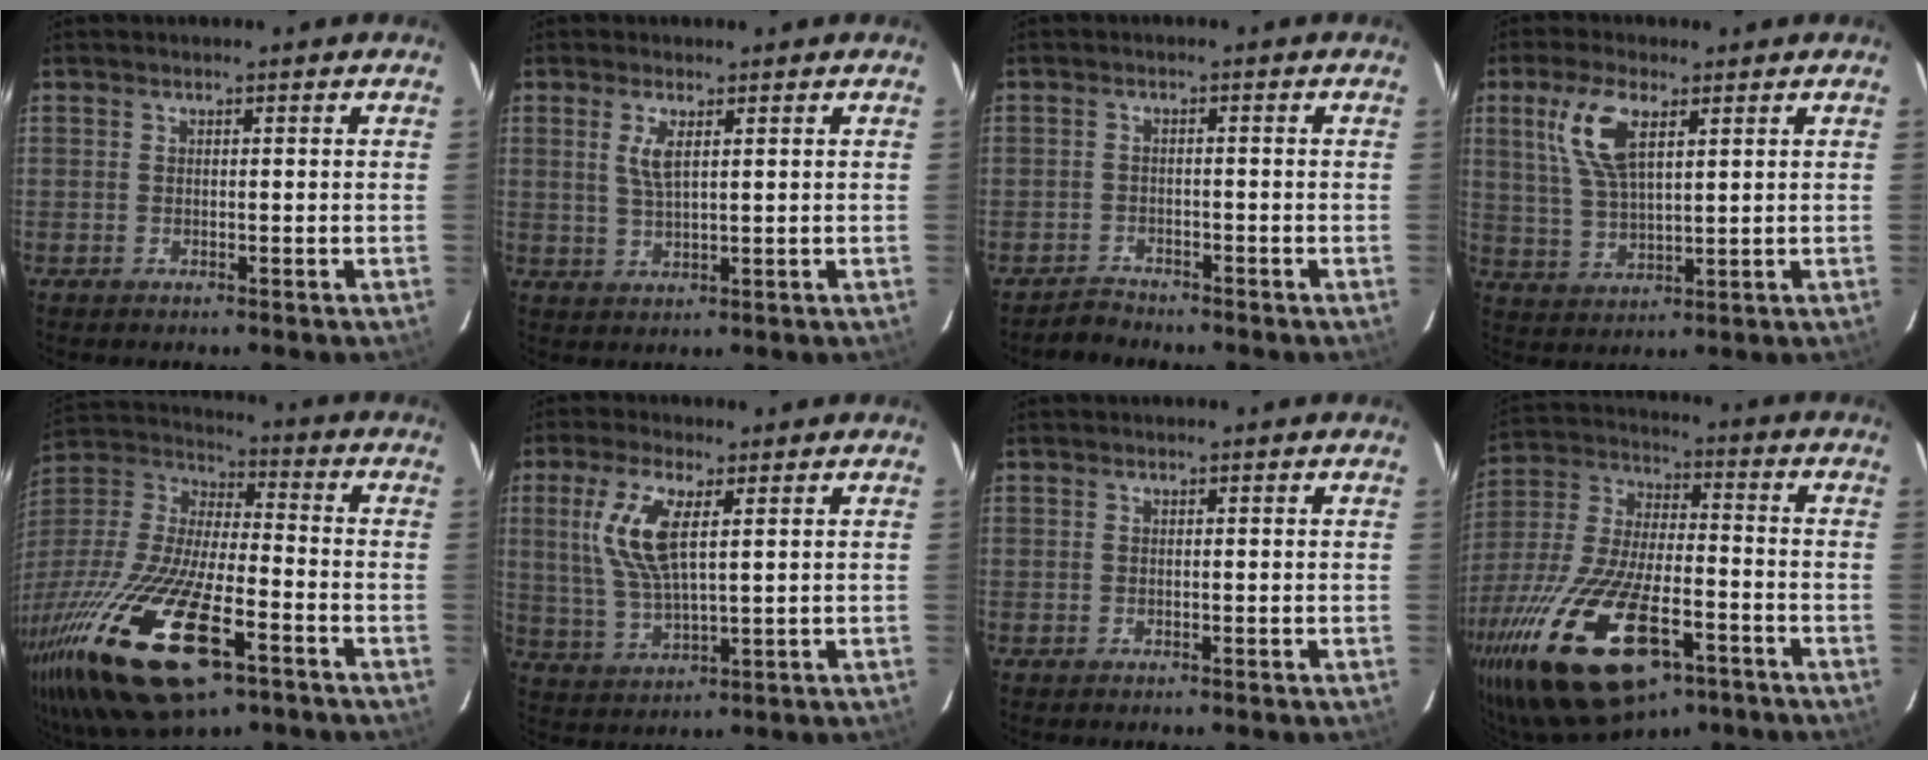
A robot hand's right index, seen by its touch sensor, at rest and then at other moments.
{"total": 3.6, "force": [1.4, 1.0, 3.1], "torque": [-0.063, -0.001, 0.029]}
{"total": 2.4, "force": [-2.2, 0.8, -0.3], "torque": [0.001, 0.006, -0.041]}
{"total": 9.5, "force": [4.2, 3.7, 7.7], "torque": [-0.161, 0.012, 0.089]}
{"total": 33.2, "force": [-16.7, 12.0, 26.1], "torque": [-0.549, -0.073, -0.295]}
{"total": 10.4, "force": [3.3, 3.3, 9.2], "torque": [-0.197, 0.006, 0.073]}
{"total": 0.0}
{"total": 28.8, "force": [-15.7, 11.8, 21.0], "torque": [-0.446, -0.055, -0.265]}